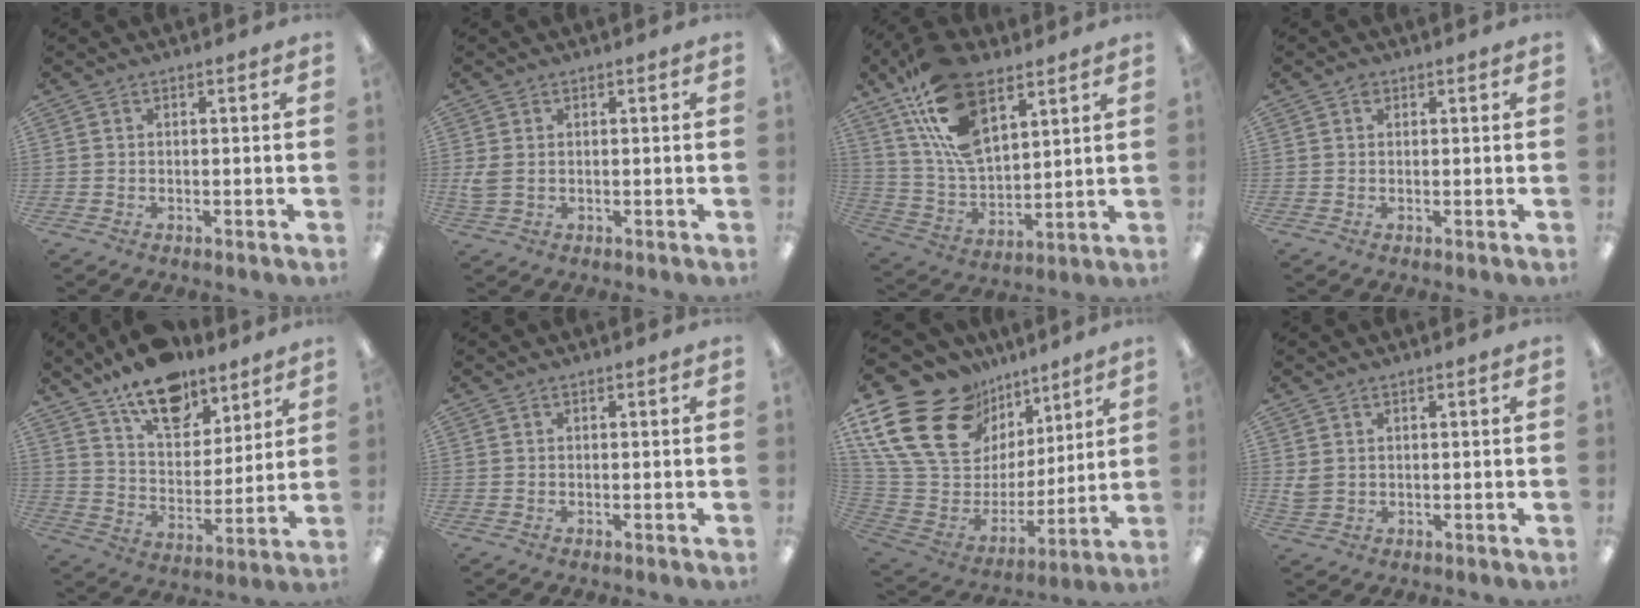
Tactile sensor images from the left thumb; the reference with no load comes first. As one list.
[{"total": 3.0, "force": [0.4, 2.0, 2.1], "torque": [-0.041, -0.001, 0.004]}, {"total": 19.9, "force": [11.0, 10.7, 12.8], "torque": [-0.267, -0.048, 0.195]}, {"total": 1.1, "force": [0.6, 0.8, 0.6], "torque": [-0.013, 0.003, 0.010]}, {"total": 16.0, "force": [12.2, 7.7, 7.0], "torque": [-0.114, -0.069, 0.217]}, {"total": 0.0}, {"total": 24.5, "force": [13.0, 16.9, 12.1], "torque": [-0.257, -0.074, 0.266]}, {"total": 2.3, "force": [0.9, 1.9, 1.1], "torque": [-0.024, 0.003, 0.017]}]